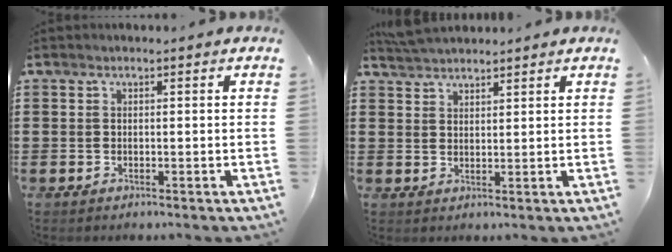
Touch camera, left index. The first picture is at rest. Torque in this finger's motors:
{"motor_torque": [-0.98, -0.43, -0.70, -0.21]}